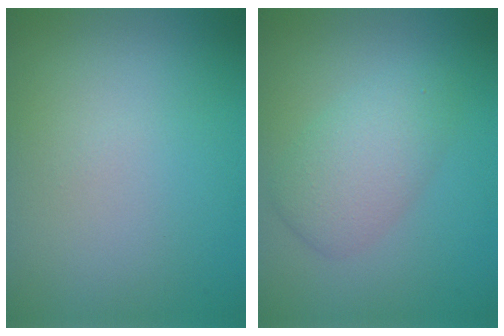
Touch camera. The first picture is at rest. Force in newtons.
{"total": 3.5, "press": 3.5, "slide": 0.2}